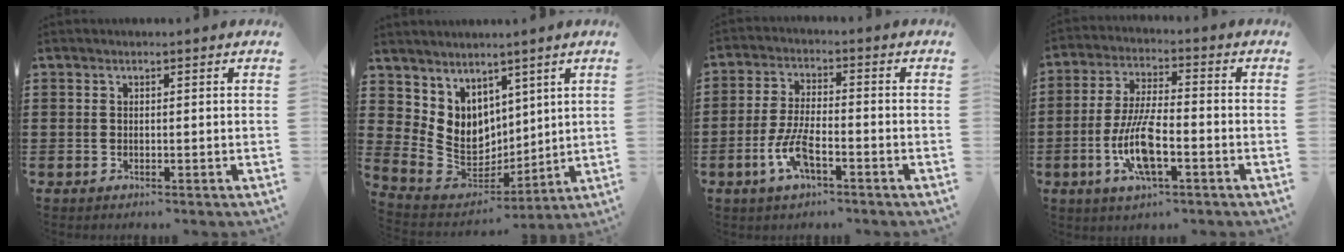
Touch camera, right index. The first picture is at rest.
{"total": 6.6, "force": [3.2, 5.7, 0.7], "torque": [-0.068, -0.041, 0.067]}
{"total": 6.6, "force": [-3.1, 1.9, 5.5], "torque": [-0.128, -0.011, -0.061]}
{"total": 9.8, "force": [-3.2, 2.8, 8.9], "torque": [-0.195, -0.013, -0.064]}